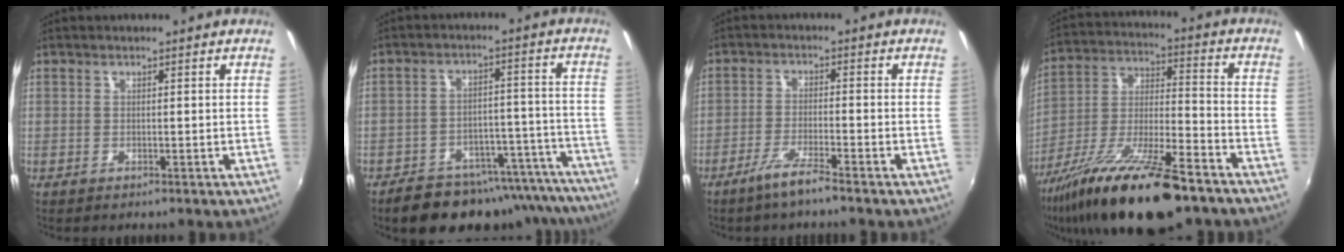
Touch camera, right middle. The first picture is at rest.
{"total": 21.5, "force": [-18.5, 8.1, 7.2], "torque": [-0.111, 0.035, -0.220]}
{"total": 4.8, "force": [-3.8, -0.1, 3.0], "torque": [-0.077, -0.006, -0.073]}
{"total": 22.8, "force": [-15.4, 5.6, 15.8], "torque": [-0.291, -0.038, -0.265]}